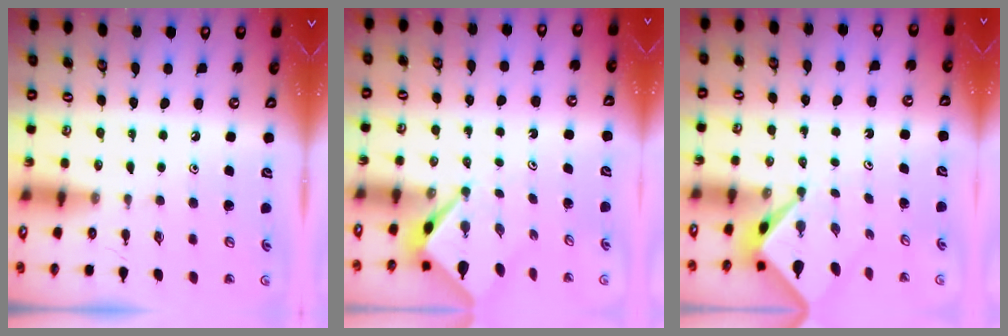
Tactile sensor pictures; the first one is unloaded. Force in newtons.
{"total": 2.6, "press": 2.6, "slide": 0.2}
{"total": 2.4, "press": 2.3, "slide": 0.3}